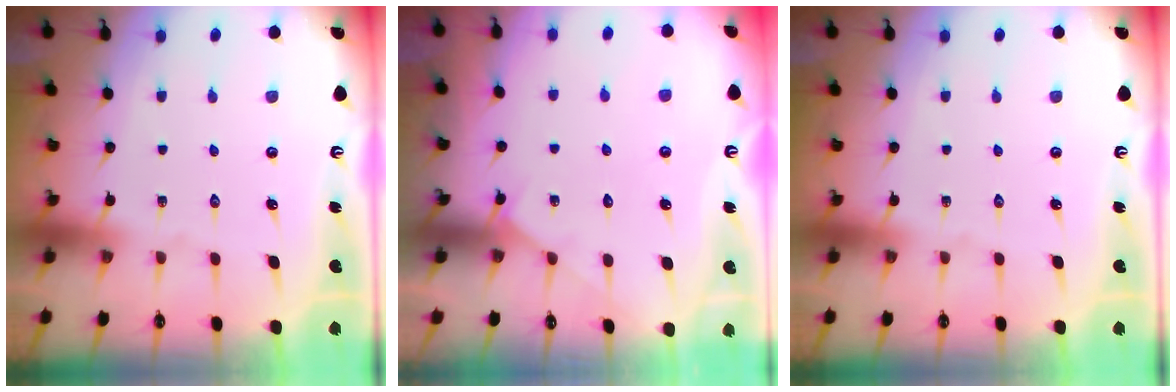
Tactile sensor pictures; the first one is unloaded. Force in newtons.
{"total": 2.8, "press": 2.7, "slide": 0.4}
{"total": 0.0}